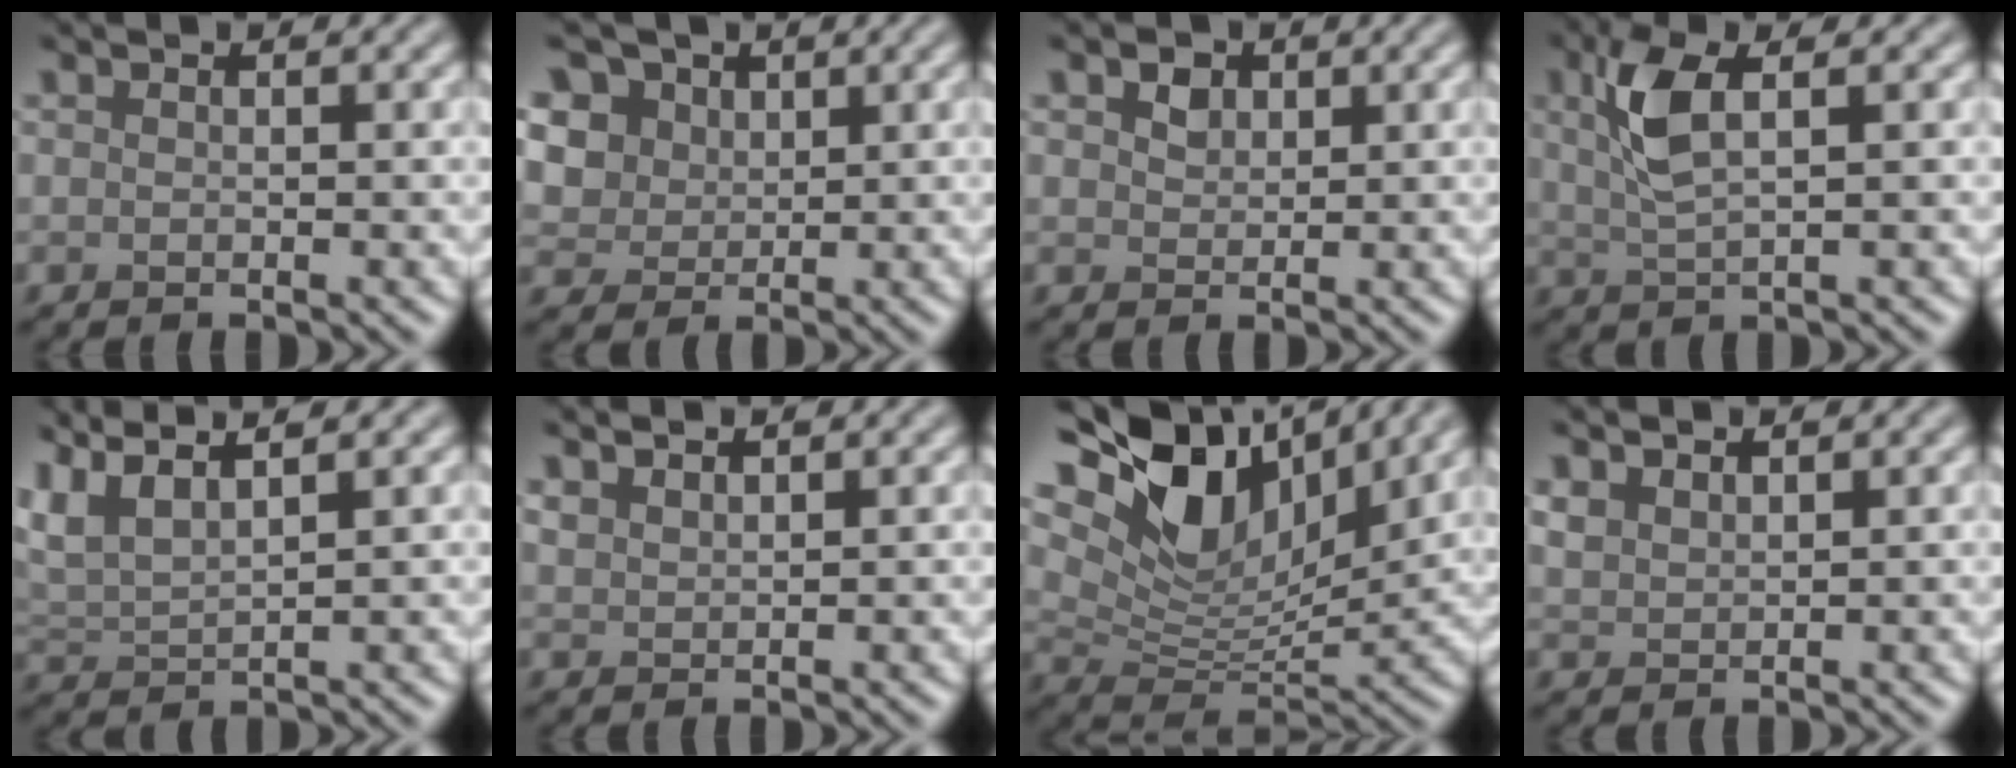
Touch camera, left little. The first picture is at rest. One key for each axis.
{"total": 8.8, "fx": 4.0, "fy": 6.8, "fz": 3.9, "tx": -0.099, "ty": 0.023, "tz": 0.057}
{"total": 1.9, "fx": 0.9, "fy": 1.4, "fz": 0.9, "tx": -0.018, "ty": 0.003, "tz": 0.013}
{"total": 4.3, "fx": 1.5, "fy": 1.5, "fz": 3.7, "tx": -0.088, "ty": 0.005, "tz": 0.031}
{"total": 3.7, "fx": 2.9, "fy": 0.8, "fz": 2.3, "tx": -0.061, "ty": 0.018, "tz": 0.061}
{"total": 1.6, "fx": 1.5, "fy": 0.3, "fz": 0.4, "tx": -0.010, "ty": 0.007, "tz": 0.032}
{"total": 12.8, "fx": 6.9, "fy": 7.1, "fz": 8.2, "tx": -0.167, "ty": 0.020, "tz": 0.118}
{"total": 1.8, "fx": 1.6, "fy": 0.7, "fz": 0.5, "tx": -0.018, "ty": 0.008, "tz": 0.039}